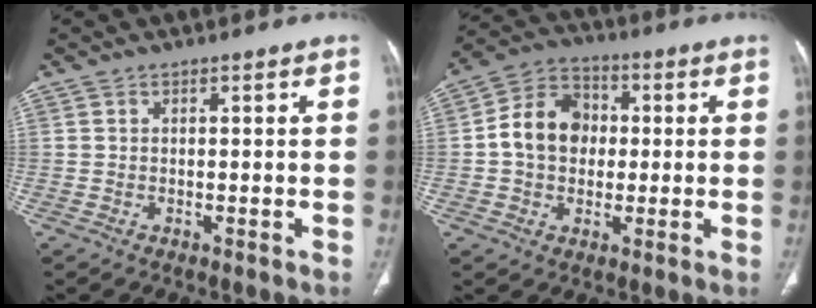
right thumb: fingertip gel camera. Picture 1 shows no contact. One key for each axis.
{"total": 11.2, "fx": 0.3, "fy": 9.0, "fz": 6.7, "tx": -0.094, "ty": 0.025, "tz": -0.004}